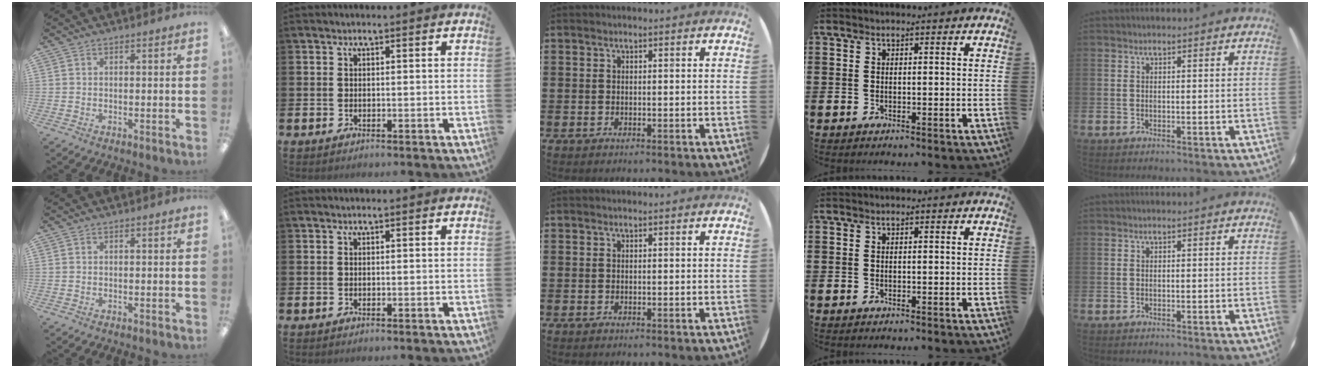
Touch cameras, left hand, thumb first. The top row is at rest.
{}